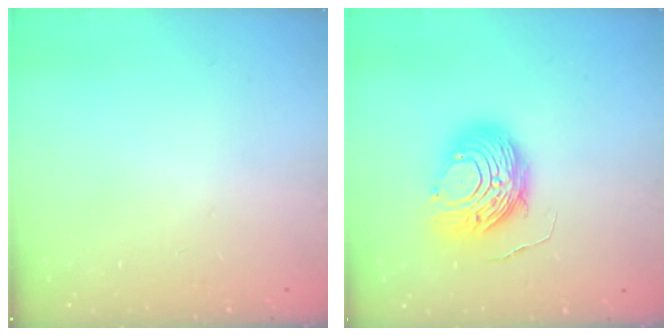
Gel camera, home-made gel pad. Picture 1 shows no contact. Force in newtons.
{"total": 10.8, "press": 10.8, "slide": 1.0}